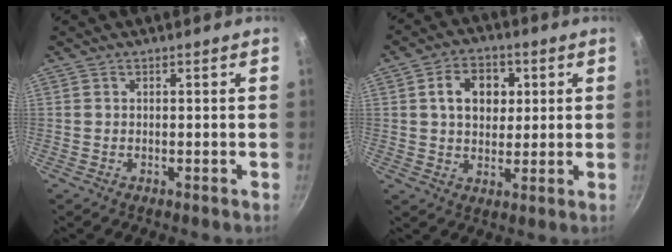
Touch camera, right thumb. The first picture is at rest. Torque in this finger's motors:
{"motor_torque": [-0.68, 0.74, 0.93, -0.24, 0.03]}